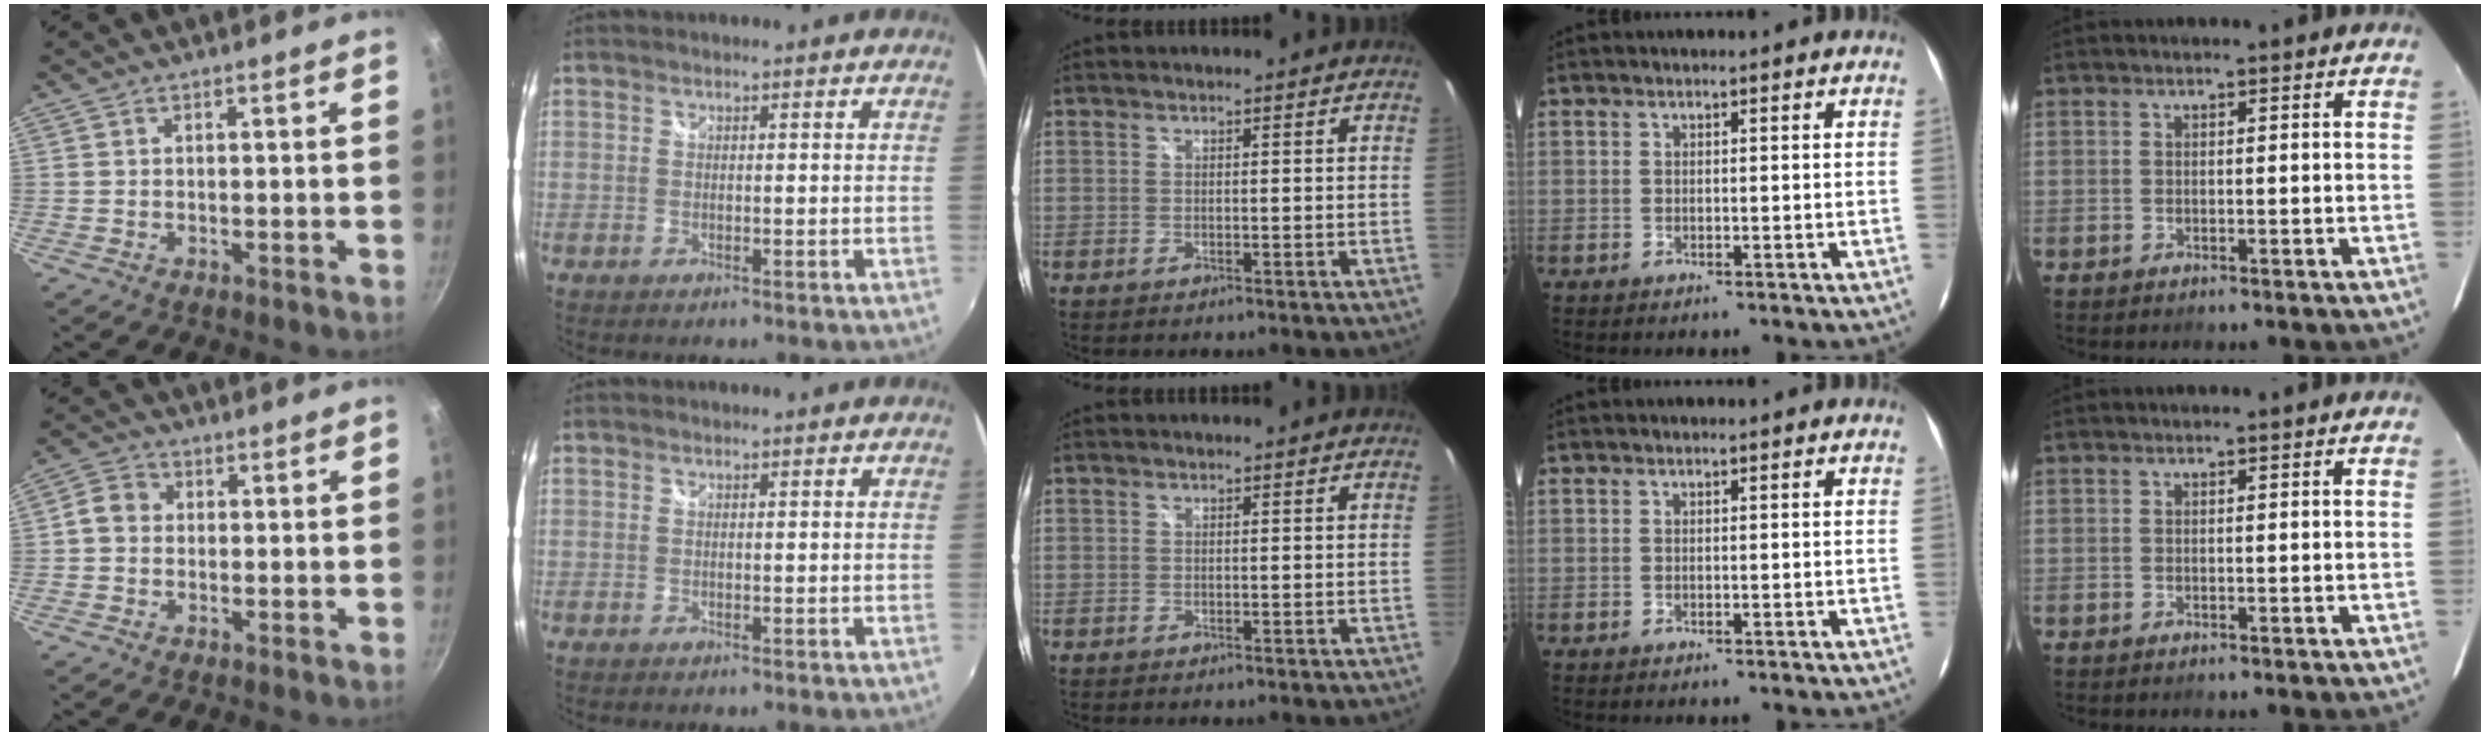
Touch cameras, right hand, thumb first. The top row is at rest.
{"thumb": {"total": 3.3, "force": [-0.1, 2.9, 1.7], "torque": [-0.027, 0.008, -0.012]}}